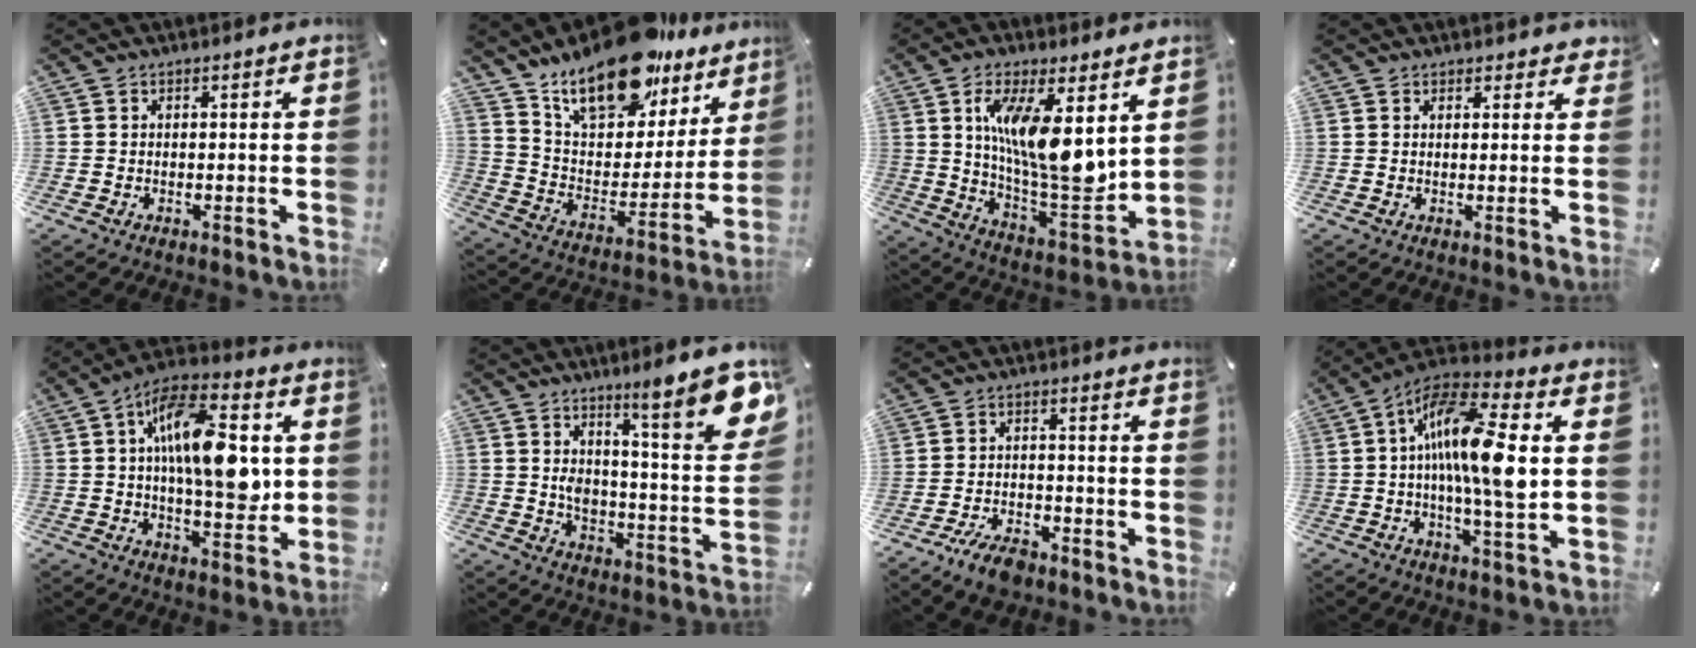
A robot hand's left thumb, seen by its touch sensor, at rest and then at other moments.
{"total": 21.2, "force": [16.2, 10.1, 9.3], "torque": [-0.161, -0.112, 0.287]}
{"total": 17.4, "force": [5.5, 6.2, 15.3], "torque": [-0.263, -0.042, 0.088]}
{"total": 1.6, "force": [1.2, 1.1, 0.2], "torque": [0.003, 0.000, 0.020]}
{"total": 18.6, "force": [3.1, 8.8, 16.2], "torque": [-0.256, -0.006, 0.049]}
{"total": 16.0, "force": [10.3, 3.9, 11.6], "torque": [-0.164, -0.082, 0.163]}
{"total": 6.4, "force": [-4.9, 2.9, 3.0], "torque": [-0.054, 0.028, -0.089]}
{"total": 16.8, "force": [1.5, 4.8, 16.0], "torque": [-0.283, -0.004, 0.015]}